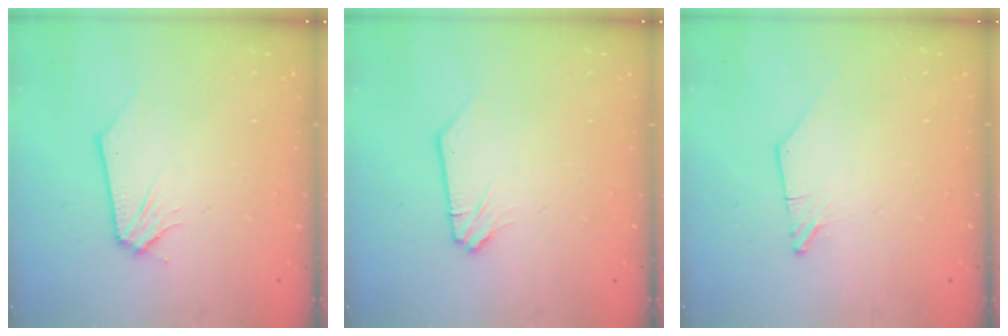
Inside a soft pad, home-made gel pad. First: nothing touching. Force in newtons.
{"total": 0.0}
{"total": 0.0}